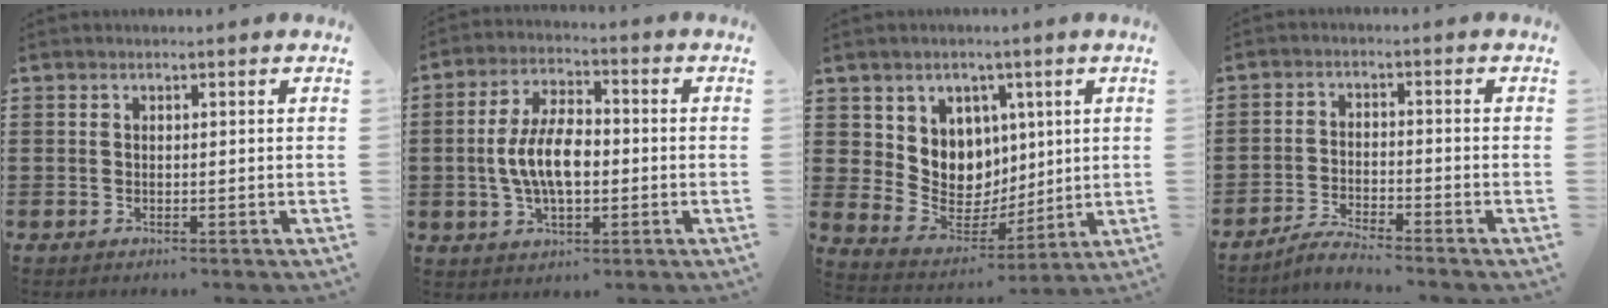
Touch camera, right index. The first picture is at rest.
{"total": 8.6, "force": [-0.8, 4.2, 7.4], "torque": [-0.160, 0.003, -0.020]}
{"total": 7.9, "force": [2.8, 7.3, 1.0], "torque": [-0.045, -0.040, 0.058]}
{"total": 3.3, "force": [-3.2, 0.0, 0.9], "torque": [-0.017, 0.006, -0.064]}